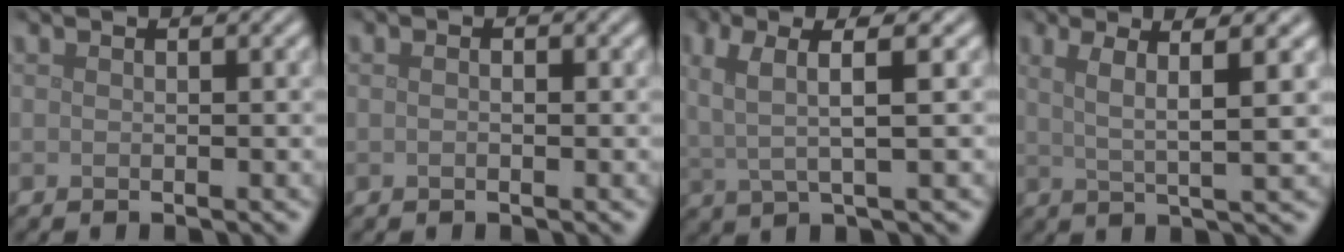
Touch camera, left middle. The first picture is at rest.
{"total": 0.8, "force": [0.2, 0.4, 0.7], "torque": [-0.010, -0.005, 0.002]}
{"total": 4.5, "force": [1.6, 1.0, 4.1], "torque": [-0.088, 0.005, 0.030]}
{"total": 5.0, "force": [2.1, 0.8, 4.4], "torque": [-0.076, 0.008, 0.035]}